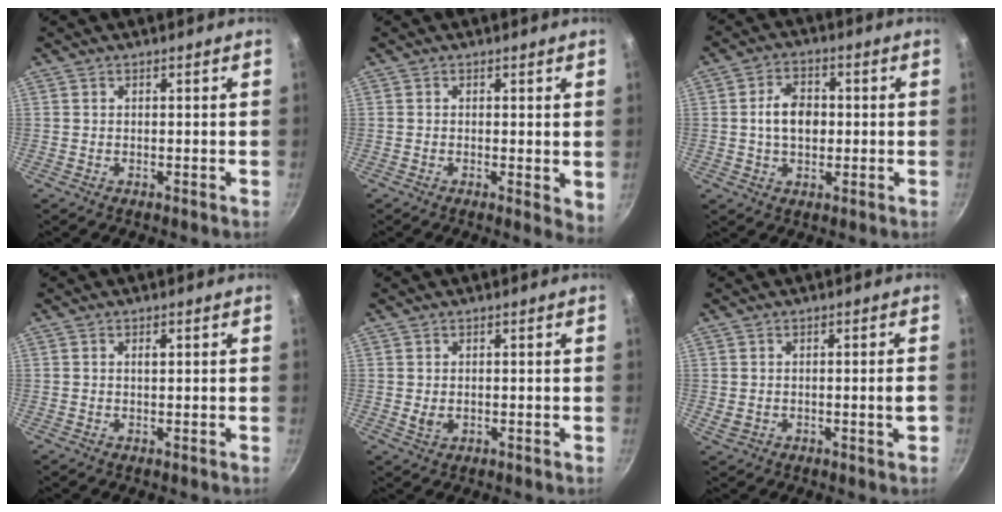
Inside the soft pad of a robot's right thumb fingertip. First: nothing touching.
{"total": 3.3, "force": [0.1, 1.3, 3.0], "torque": [-0.036, -0.010, 0.000]}
{"total": 7.3, "force": [0.1, 5.1, 5.2], "torque": [-0.070, 0.012, -0.004]}
{"total": 1.1, "force": [0.2, 0.6, 0.9], "torque": [-0.010, 0.004, 0.003]}
{"total": 2.1, "force": [-0.1, 1.5, 1.5], "torque": [-0.025, -0.003, 0.000]}
{"total": 4.0, "force": [-0.5, 1.1, 3.8], "torque": [-0.059, 0.001, -0.002]}